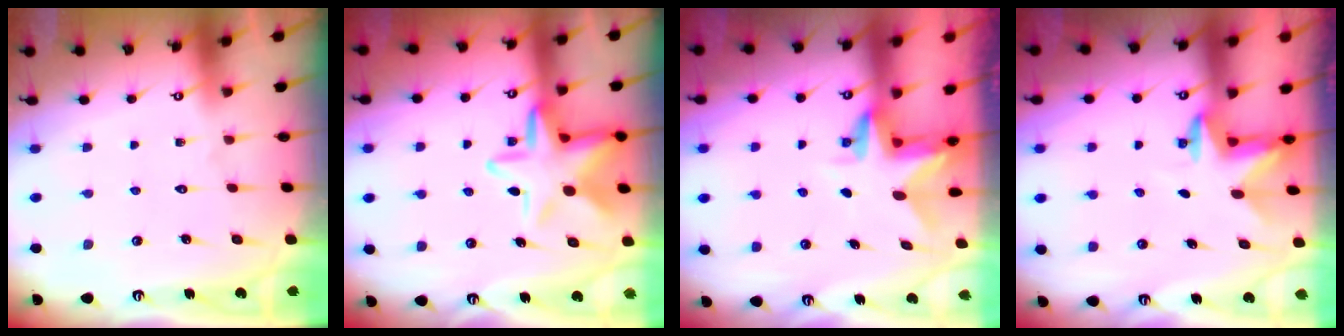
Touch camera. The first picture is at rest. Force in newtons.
{"total": 13.0, "press": 12.9, "slide": 1.8}
{"total": 3.2, "press": 3.2, "slide": 0.4}
{"total": 2.8, "press": 2.8, "slide": 0.7}